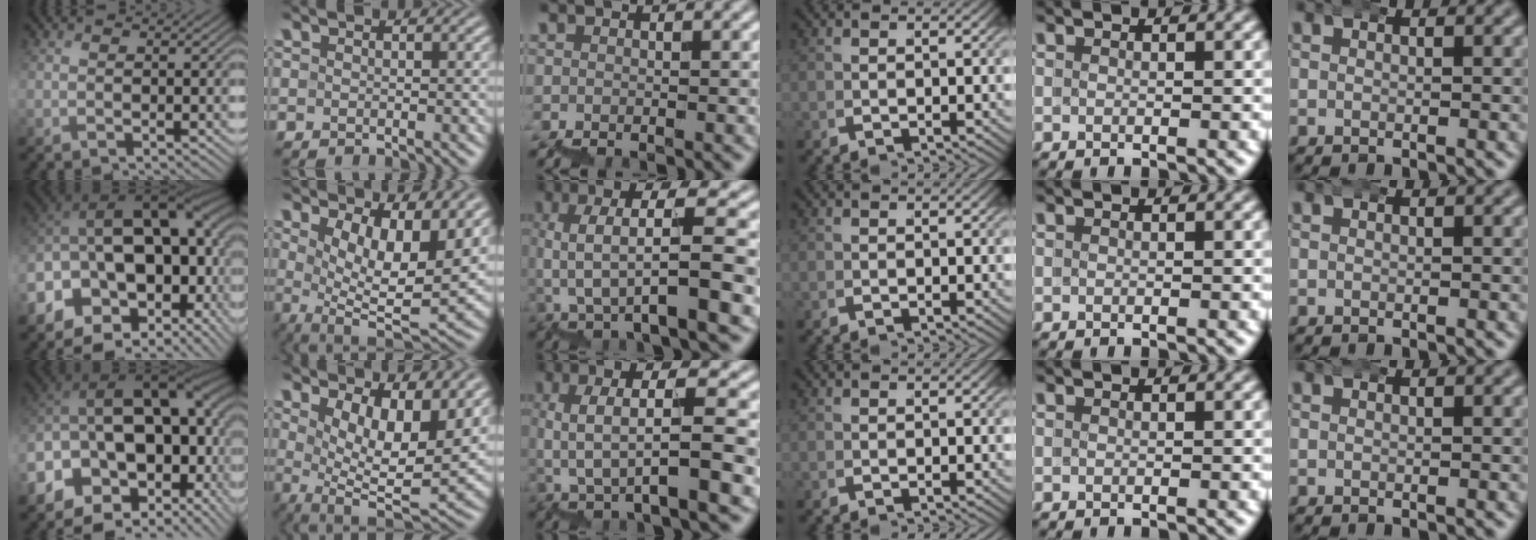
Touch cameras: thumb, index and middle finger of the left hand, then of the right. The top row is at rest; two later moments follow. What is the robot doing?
{"motion": "wrap", "object": "bubble wrap"}